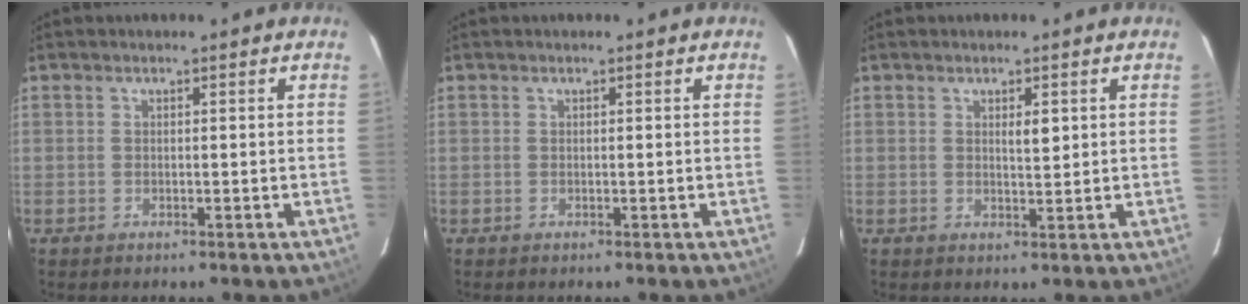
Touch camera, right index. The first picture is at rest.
{"total": 0.0}
{"total": 2.0, "force": [0.8, 0.5, 1.7], "torque": [-0.028, -0.003, 0.013]}